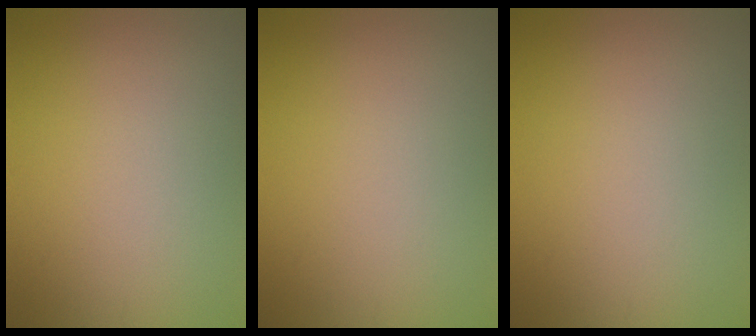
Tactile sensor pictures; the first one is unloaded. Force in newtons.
{"total": 0.0}
{"total": 0.0}